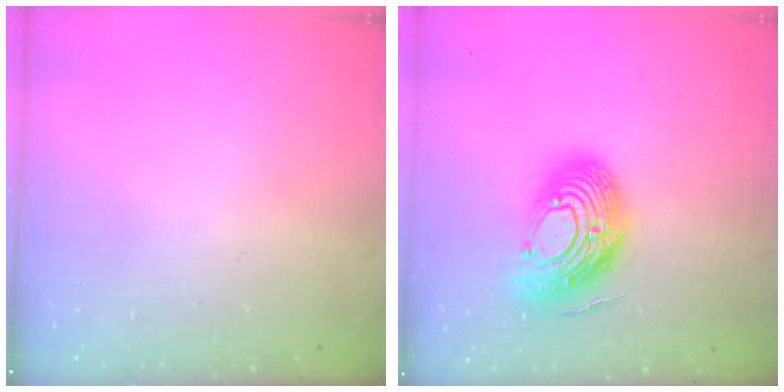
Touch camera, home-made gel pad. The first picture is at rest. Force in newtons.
{"total": 16.9, "press": 16.9, "slide": 1.2}